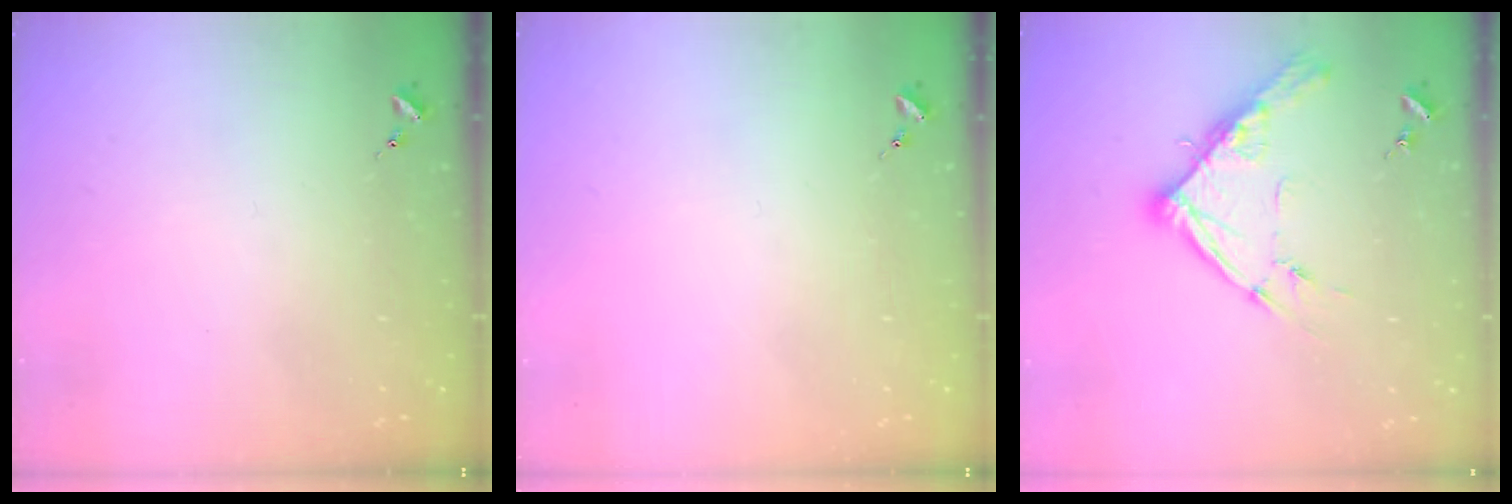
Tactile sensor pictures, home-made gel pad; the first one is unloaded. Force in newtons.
{"total": 0.0}
{"total": 13.3, "press": 13.2, "slide": 1.2}